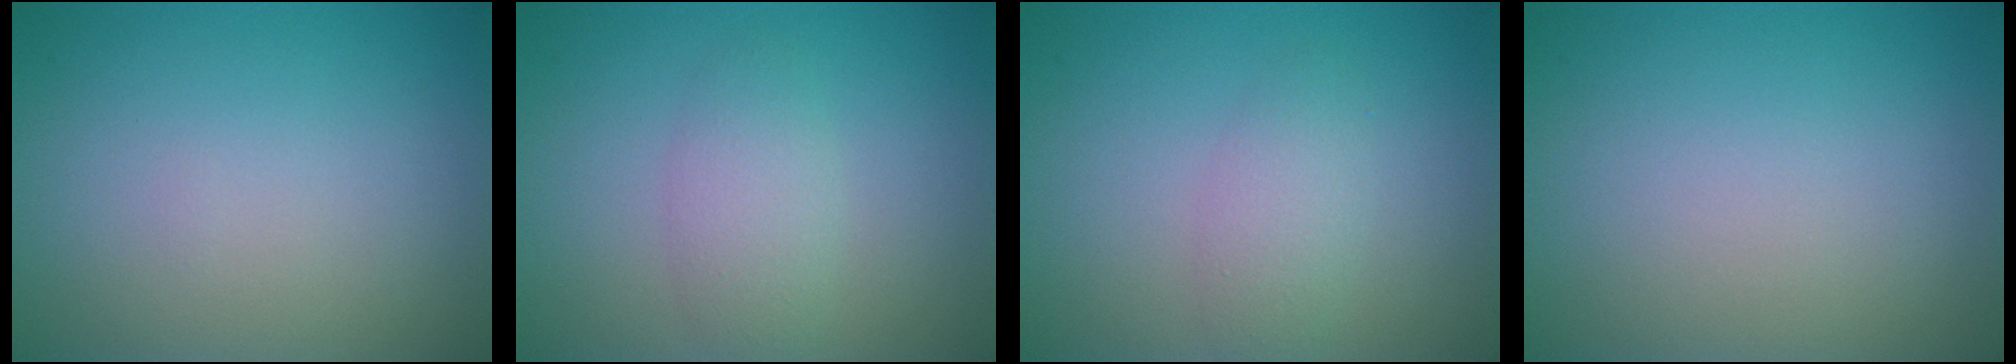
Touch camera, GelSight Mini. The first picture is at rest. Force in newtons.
{"total": 2.4, "press": 2.4, "slide": 0.1}
{"total": 2.2, "press": 2.2, "slide": 0.1}
{"total": 0.0}